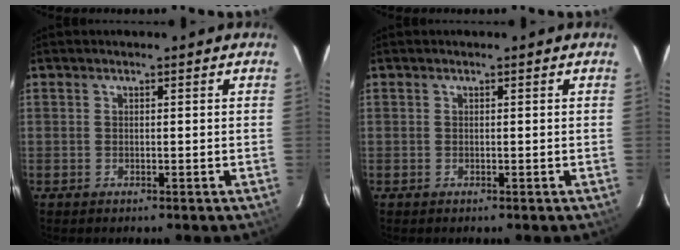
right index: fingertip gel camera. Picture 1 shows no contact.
{"total": 0.0}